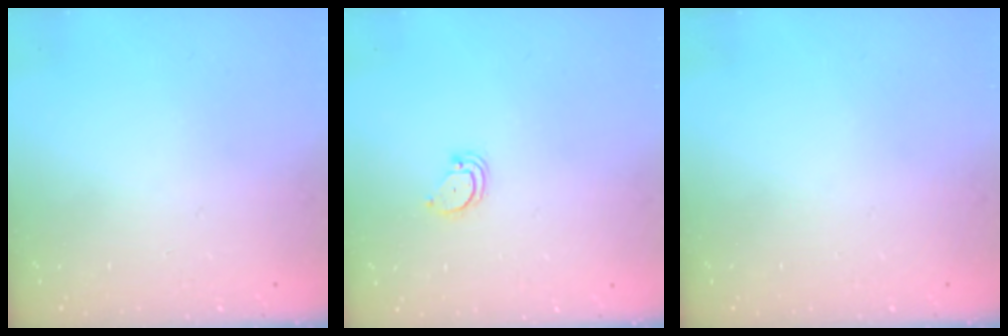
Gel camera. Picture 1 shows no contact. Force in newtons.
{"total": 3.0, "press": 3.0, "slide": 0.2}
{"total": 0.0}